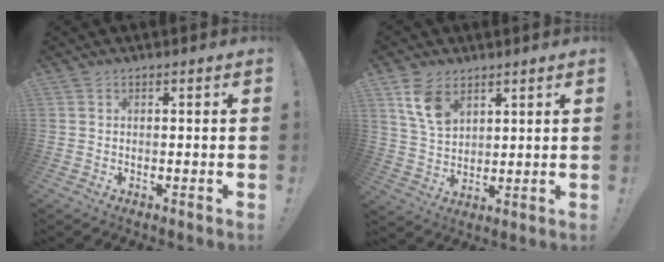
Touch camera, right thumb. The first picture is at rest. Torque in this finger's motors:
{"motor_torque": [0.28, 1.91, 0.44, -0.18, 0.05]}